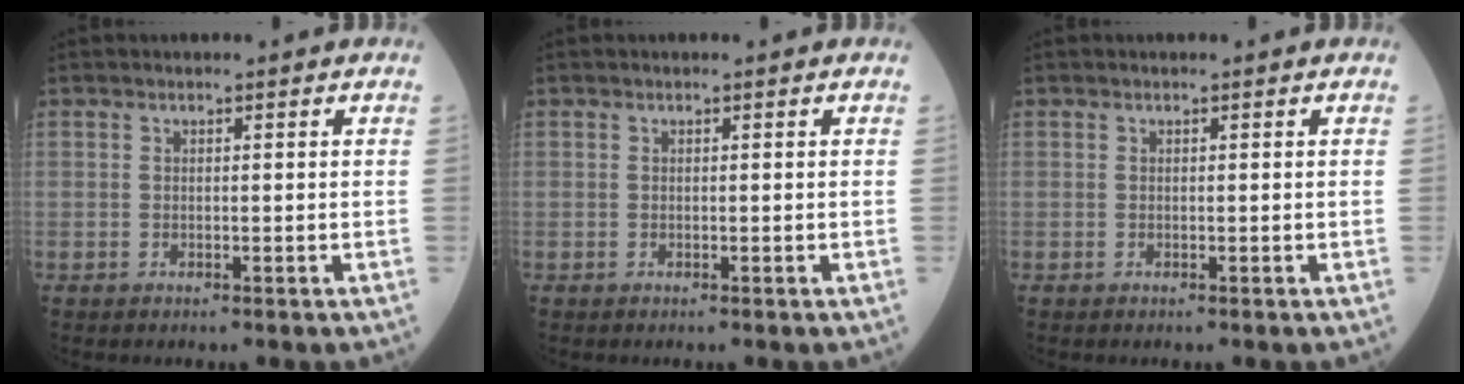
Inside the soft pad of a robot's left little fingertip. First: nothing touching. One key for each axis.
{"total": 0.0}
{"total": 0.0}